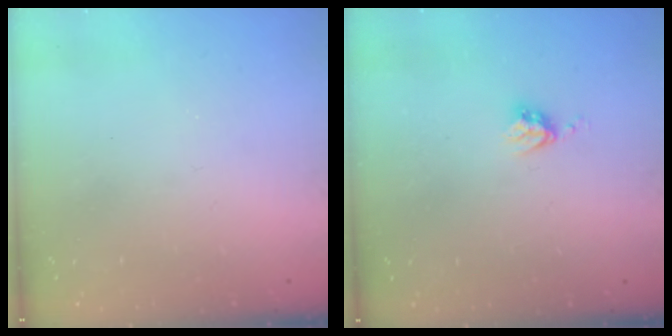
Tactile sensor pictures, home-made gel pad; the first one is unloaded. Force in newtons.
{"total": 4.0, "press": 3.9, "slide": 0.6}